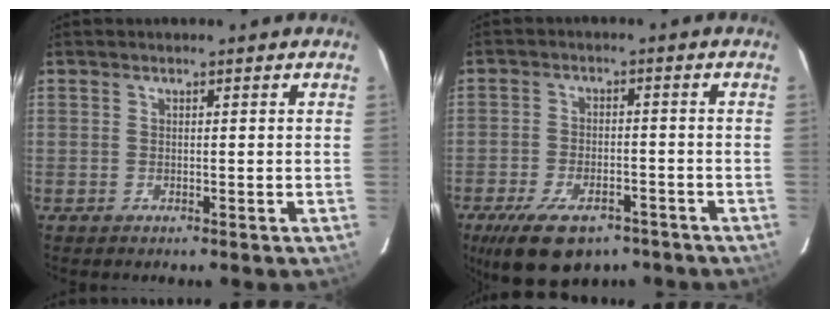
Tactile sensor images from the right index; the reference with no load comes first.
{"total": 13.6, "force": [-9.0, 6.6, 7.7], "torque": [-0.170, -0.019, -0.140]}